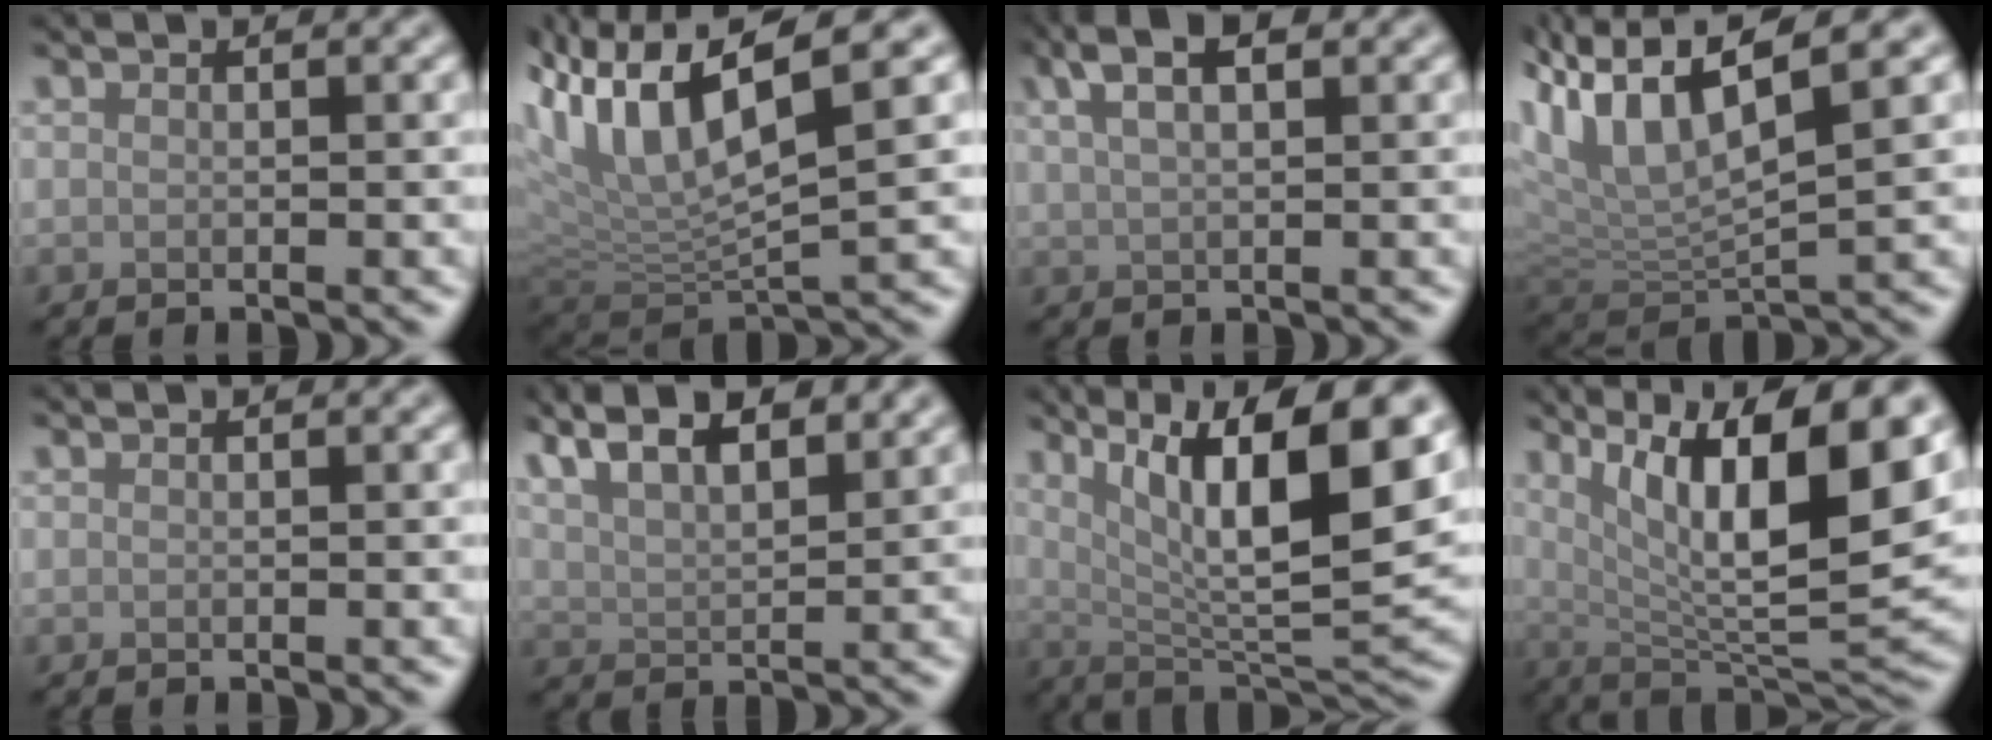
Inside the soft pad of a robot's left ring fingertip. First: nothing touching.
{"total": 10.9, "force": [4.0, 3.3, 9.5], "torque": [-0.192, 0.008, 0.077]}
{"total": 4.7, "force": [2.8, 1.8, 3.4], "torque": [-0.062, 0.016, 0.046]}
{"total": 8.5, "force": [3.6, 2.5, 7.3], "torque": [-0.149, 0.010, 0.069]}
{"total": 0.0}
{"total": 9.0, "force": [6.0, 3.3, 5.9], "torque": [-0.097, 0.039, 0.068]}
{"total": 12.8, "force": [4.8, 3.5, 11.4], "torque": [-0.172, -0.005, 0.084]}
{"total": 13.5, "force": [5.1, 3.7, 11.9], "torque": [-0.182, -0.007, 0.092]}